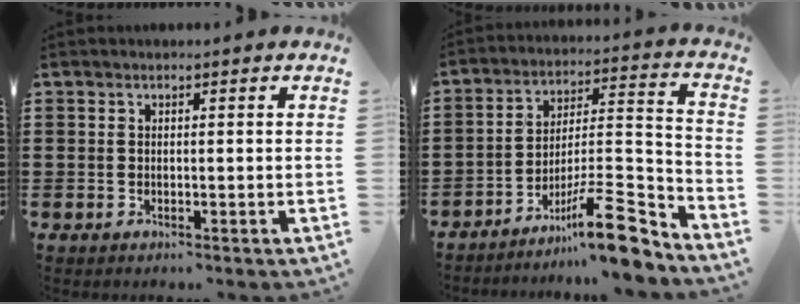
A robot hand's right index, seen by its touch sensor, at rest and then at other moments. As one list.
[{"total": 13.2, "force": [-9.6, 2.5, 8.7], "torque": [-0.116, 0.037, -0.169]}]